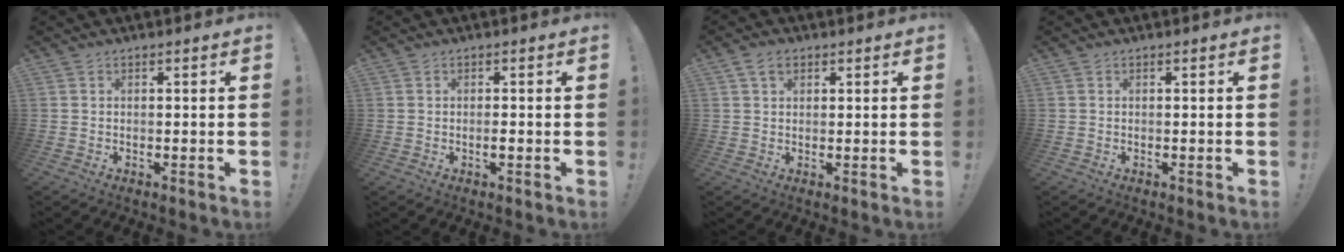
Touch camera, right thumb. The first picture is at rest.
{"total": 1.6, "force": [-0.6, 1.3, 0.7], "torque": [-0.007, 0.000, -0.012]}
{"total": 3.6, "force": [1.8, 2.3, 2.0], "torque": [-0.035, 0.002, 0.034]}
{"total": 0.0}